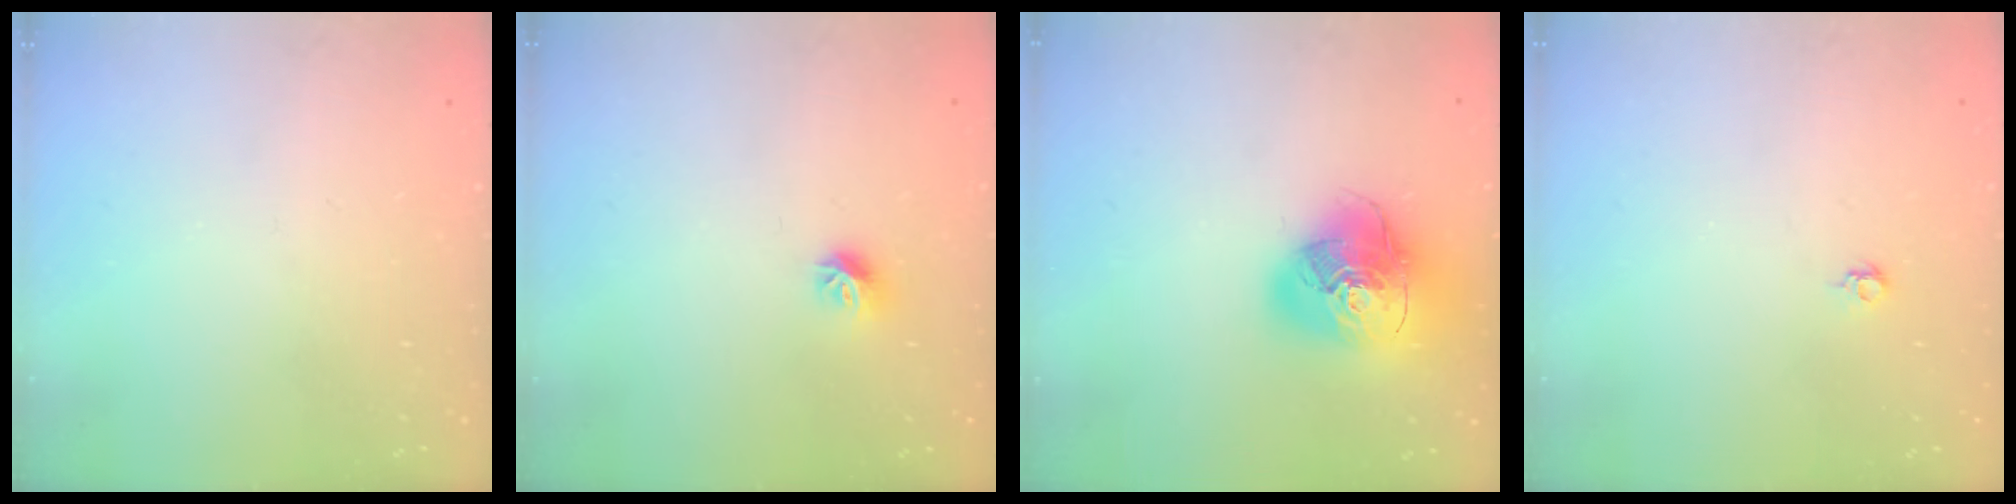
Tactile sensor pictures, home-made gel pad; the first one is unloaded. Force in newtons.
{"total": 8.0, "press": 7.9, "slide": 0.6}
{"total": 19.1, "press": 18.9, "slide": 2.6}
{"total": 3.7, "press": 3.6, "slide": 0.7}